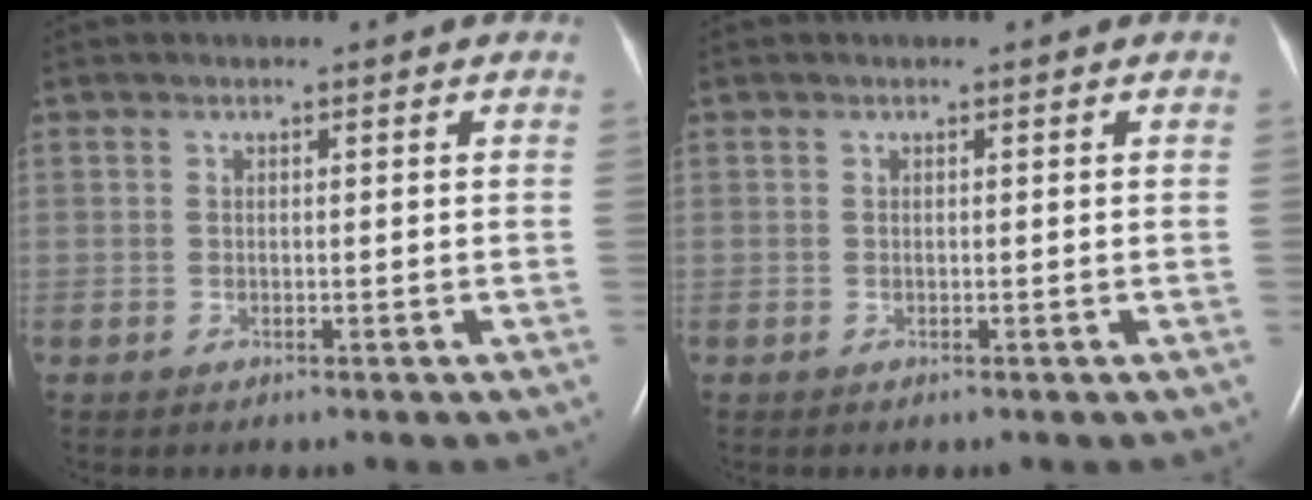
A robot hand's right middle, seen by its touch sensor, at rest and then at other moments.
{"total": 0.0}